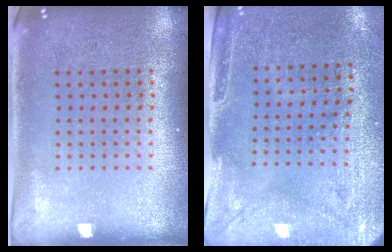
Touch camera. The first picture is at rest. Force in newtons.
{"total": 3.0, "press": 2.4, "slide": 1.7}